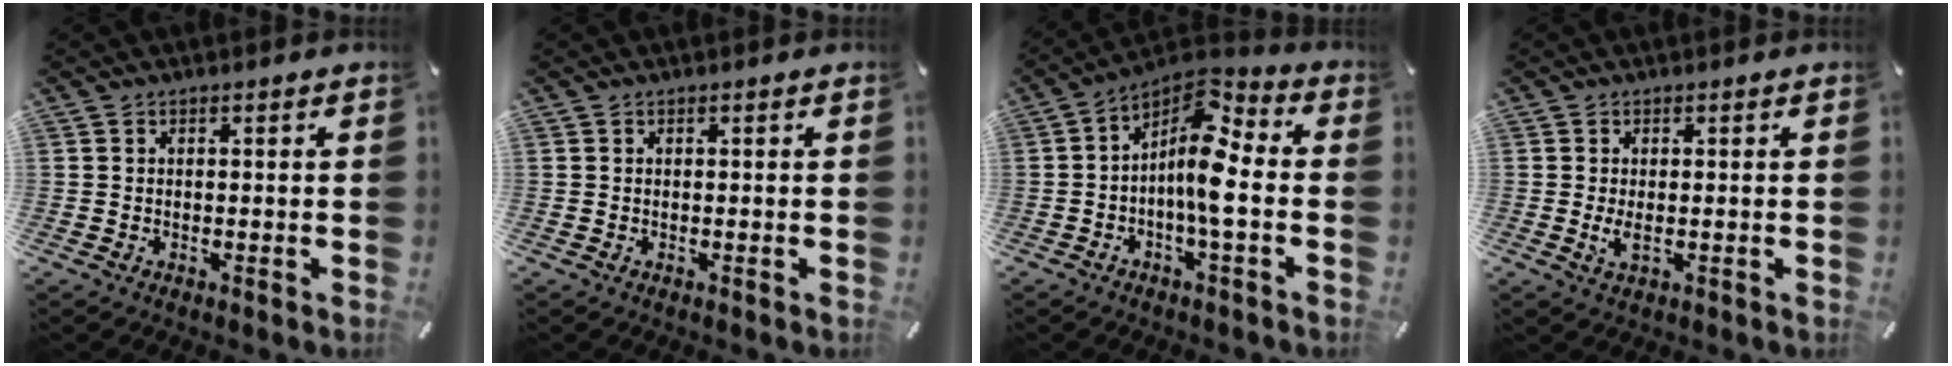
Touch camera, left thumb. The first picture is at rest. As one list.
[{"total": 0.0}, {"total": 11.3, "force": [-0.8, 4.3, 10.4], "torque": [-0.222, -0.022, -0.020]}, {"total": 3.0, "force": [-0.3, 1.4, 2.7], "torque": [-0.062, -0.004, -0.007]}]